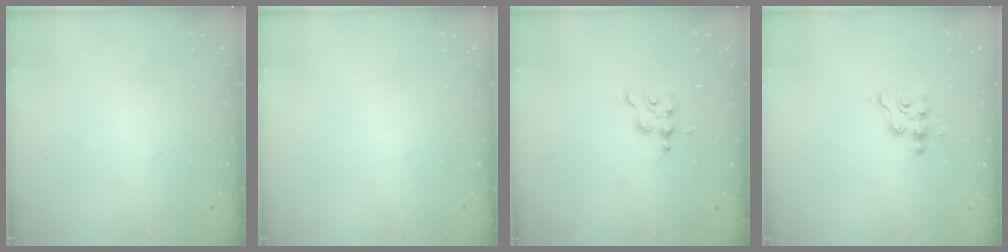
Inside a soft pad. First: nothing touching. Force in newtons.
{"total": 0.0}
{"total": 2.6, "press": 2.6, "slide": 0.3}
{"total": 3.3, "press": 3.2, "slide": 0.5}